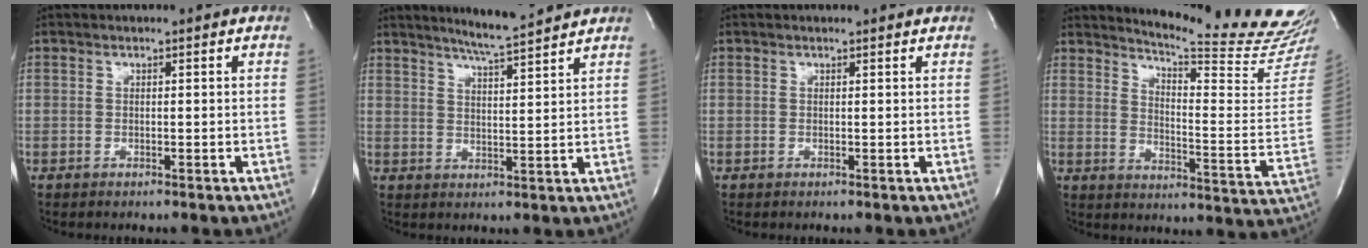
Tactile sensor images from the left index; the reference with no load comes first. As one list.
[{"total": 8.1, "force": [7.4, -0.6, 3.2], "torque": [-0.065, -0.002, 0.113]}, {"total": 1.3, "force": [1.3, 0.0, 0.0], "torque": [-0.010, -0.004, 0.010]}, {"total": 19.7, "force": [18.7, -1.1, 6.3], "torque": [-0.104, -0.139, 0.229]}]